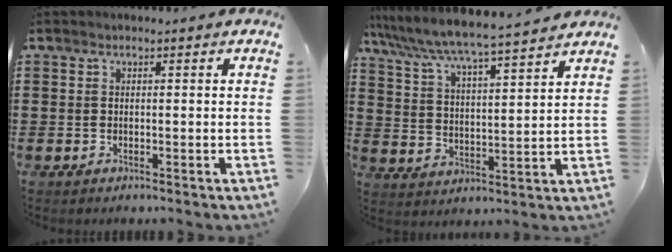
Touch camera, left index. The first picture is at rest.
{"total": 5.3, "force": [4.9, -0.3, 1.9], "torque": [-0.062, -0.038, 0.076]}